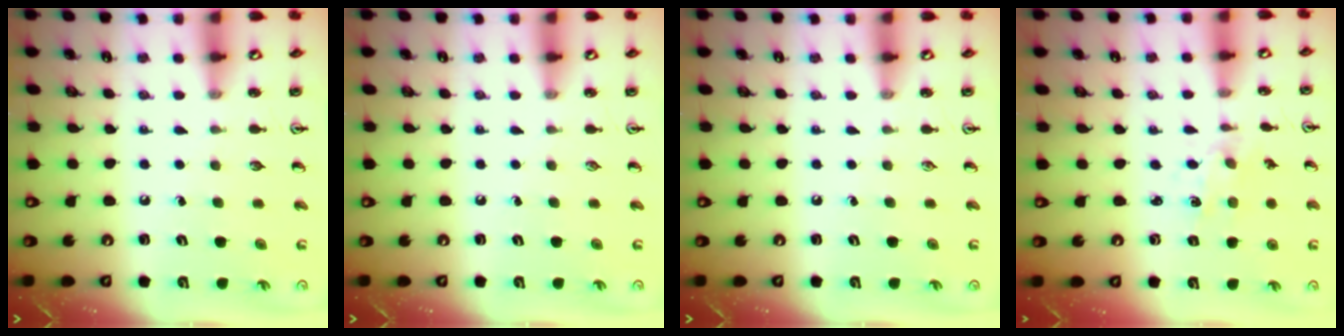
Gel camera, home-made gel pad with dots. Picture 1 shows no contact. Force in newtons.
{"total": 0.0}
{"total": 0.0}
{"total": 1.7, "press": 1.7, "slide": 0.3}